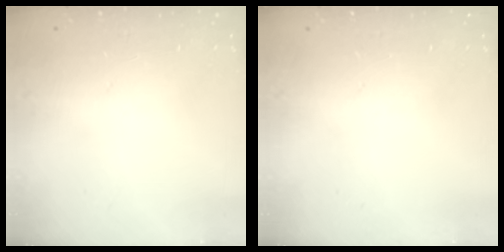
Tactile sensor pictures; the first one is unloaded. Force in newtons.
{"total": 0.0}